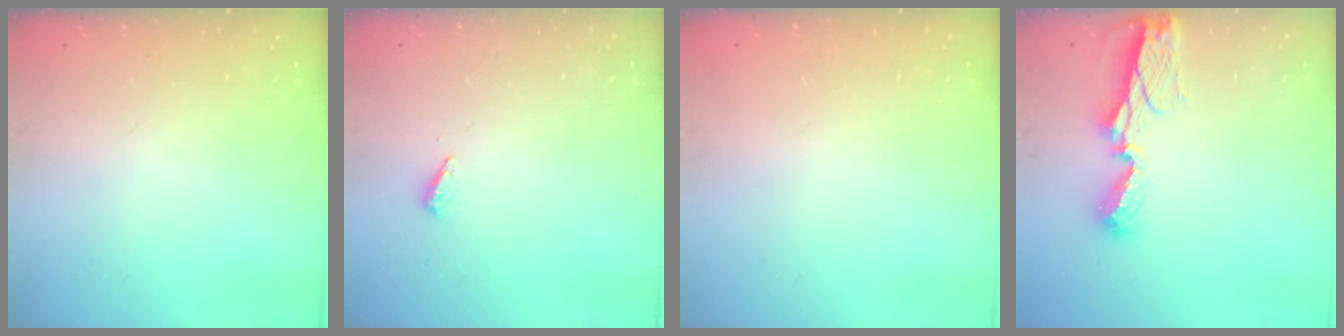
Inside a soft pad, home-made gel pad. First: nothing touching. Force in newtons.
{"total": 2.9, "press": 2.9, "slide": 0.3}
{"total": 1.0, "press": 0.8, "slide": 0.6}
{"total": 8.4, "press": 8.4, "slide": 1.1}